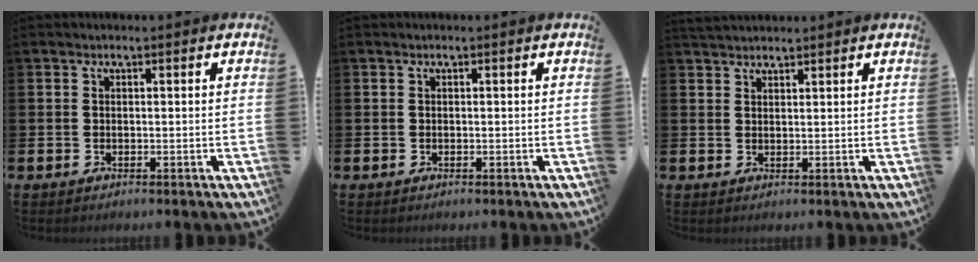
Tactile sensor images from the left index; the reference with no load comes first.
{"total": 0.0}
{"total": 2.1, "force": [2.0, 0.5, 0.1], "torque": [0.006, -0.008, 0.035]}